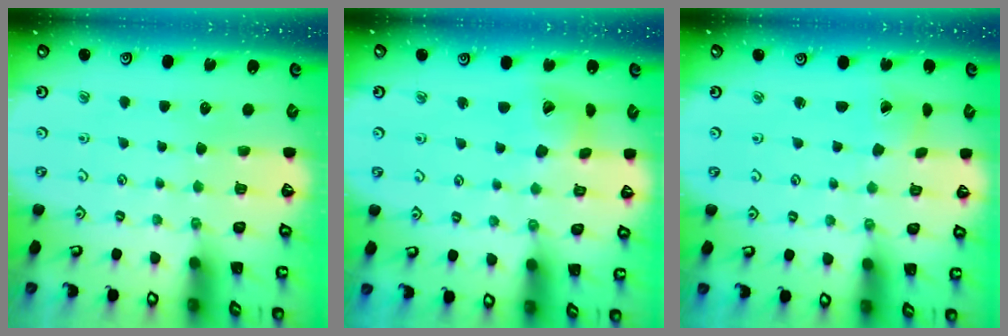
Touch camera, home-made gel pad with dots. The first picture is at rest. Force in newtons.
{"total": 9.5, "press": 9.4, "slide": 1.3}
{"total": 1.6, "press": 1.6, "slide": 0.1}